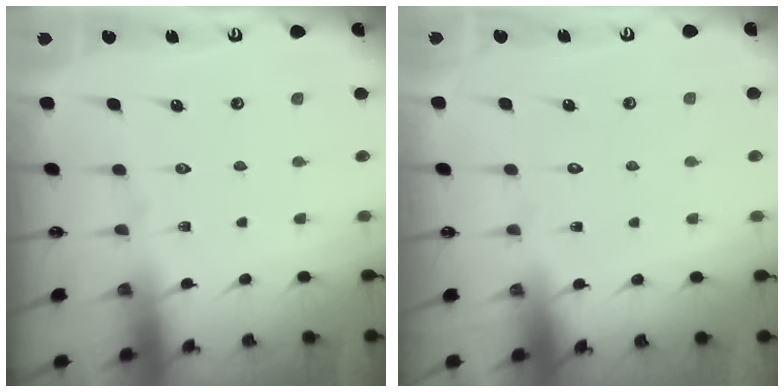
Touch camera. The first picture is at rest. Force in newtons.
{"total": 1.8, "press": 1.7, "slide": 0.1}